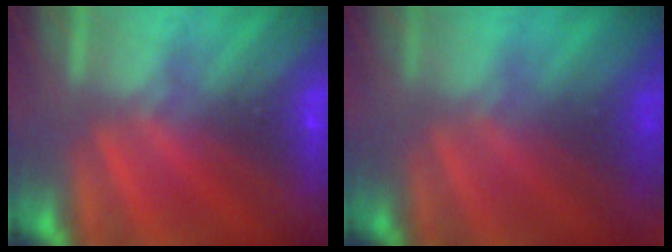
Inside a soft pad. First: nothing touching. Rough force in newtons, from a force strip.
{"total": 8.0}